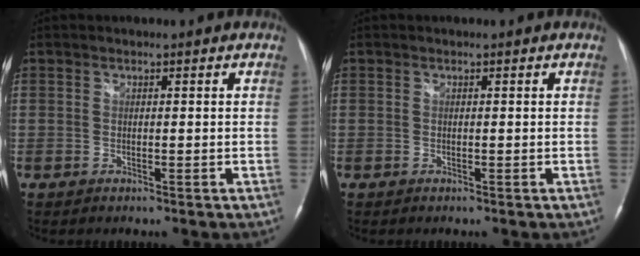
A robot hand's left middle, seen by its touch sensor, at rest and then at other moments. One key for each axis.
{"total": 0.0}